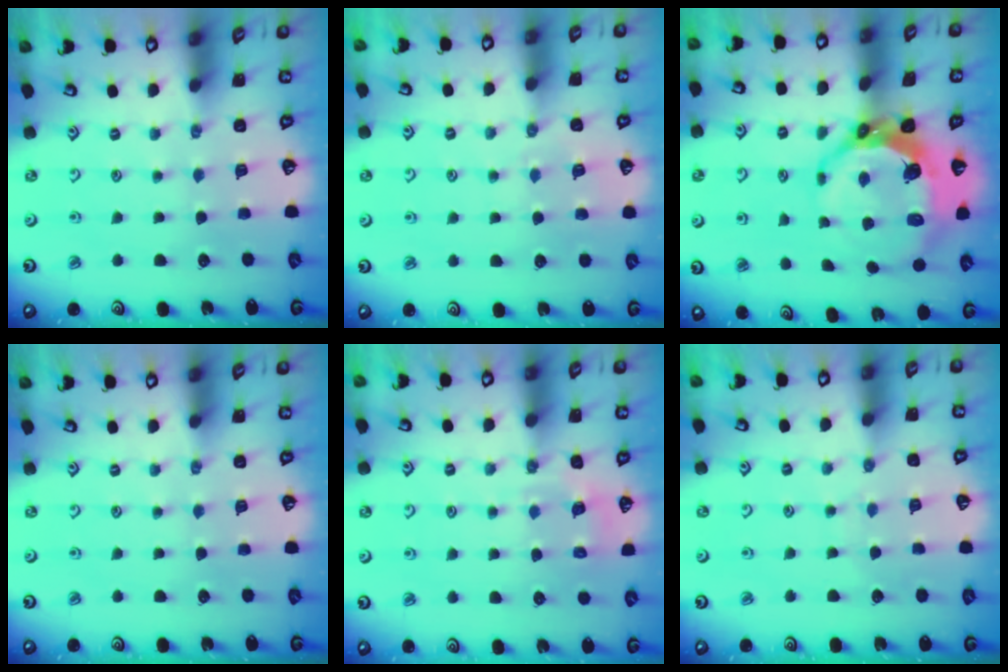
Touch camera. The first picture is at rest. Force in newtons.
{"total": 4.5, "press": 4.5, "slide": 0.6}
{"total": 11.1, "press": 10.2, "slide": 4.4}
{"total": 0.0}
{"total": 5.9, "press": 5.8, "slide": 1.1}
{"total": 4.9, "press": 4.9, "slide": 0.4}